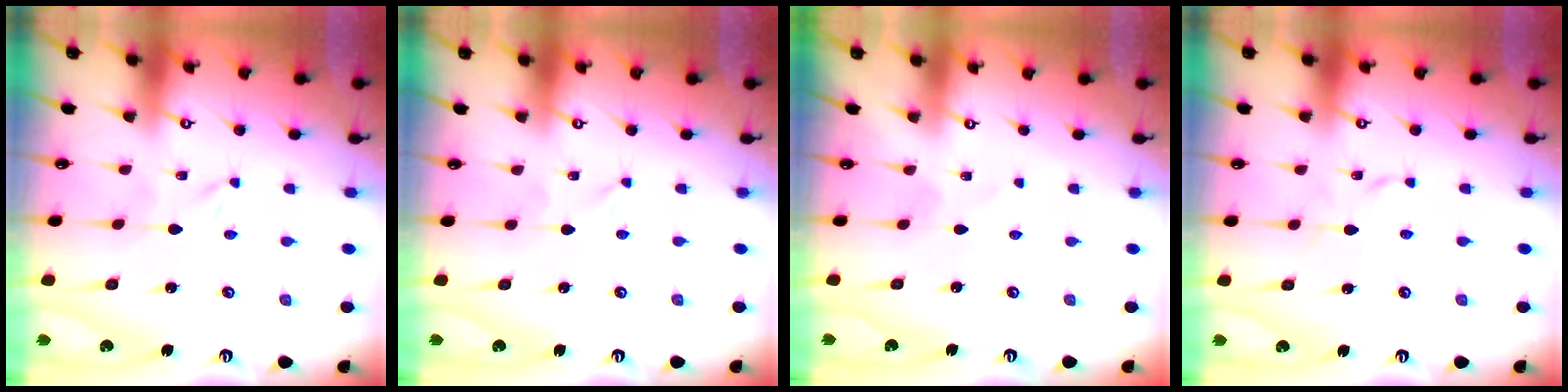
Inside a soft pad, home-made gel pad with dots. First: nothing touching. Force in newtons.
{"total": 0.0}
{"total": 1.2, "press": 1.1, "slide": 0.2}
{"total": 2.5, "press": 2.5, "slide": 0.2}